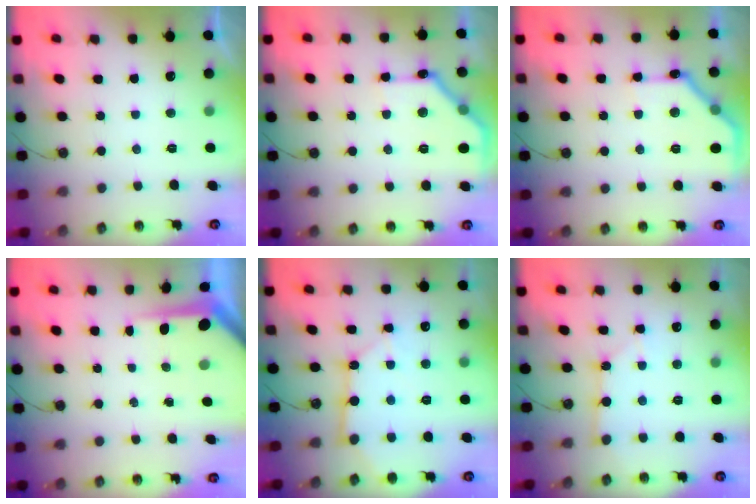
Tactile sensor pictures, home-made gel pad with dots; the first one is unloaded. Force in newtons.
{"total": 14.7, "press": 14.7, "slide": 0.3}
{"total": 14.7, "press": 14.7, "slide": 0.3}
{"total": 4.7, "press": 4.6, "slide": 0.4}
{"total": 10.0, "press": 10.0, "slide": 1.0}
{"total": 2.7, "press": 2.7, "slide": 0.3}